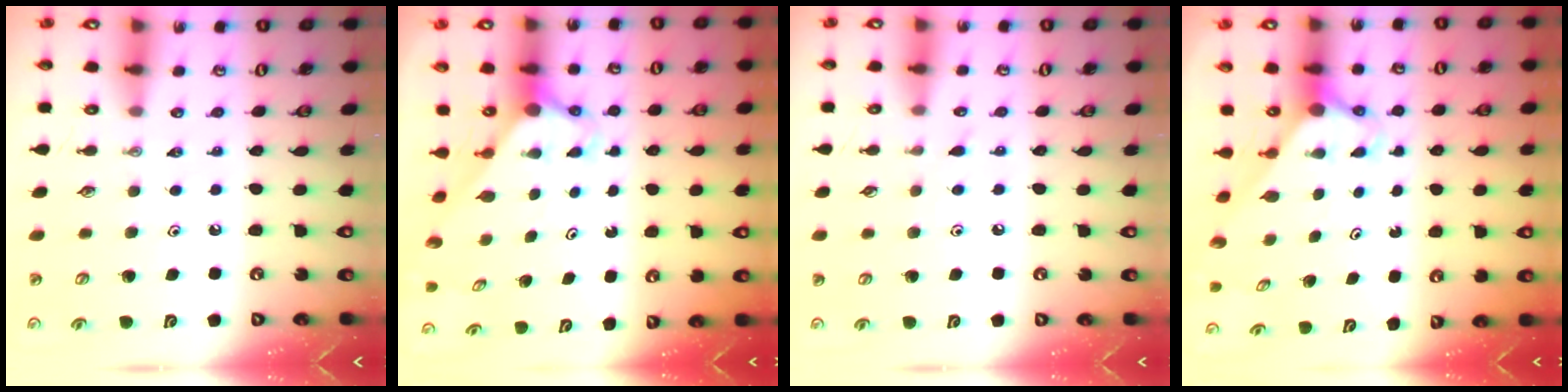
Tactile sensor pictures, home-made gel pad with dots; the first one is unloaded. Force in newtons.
{"total": 2.9, "press": 2.9, "slide": 0.3}
{"total": 4.1, "press": 4.1, "slide": 0.5}
{"total": 2.9, "press": 2.9, "slide": 0.3}